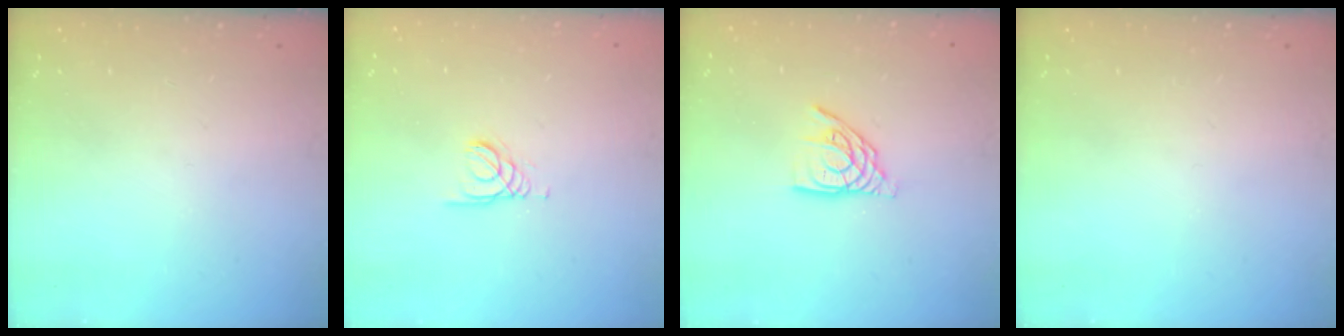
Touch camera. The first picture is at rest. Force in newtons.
{"total": 1.6, "press": 1.6, "slide": 0.0}
{"total": 9.8, "press": 9.8, "slide": 0.9}
{"total": 0.0}